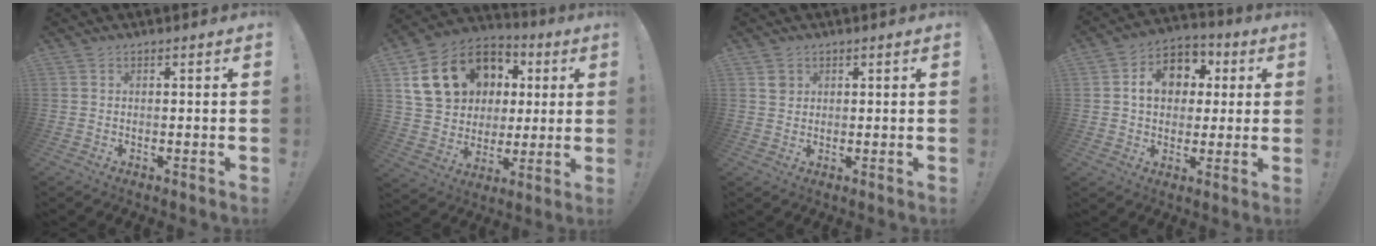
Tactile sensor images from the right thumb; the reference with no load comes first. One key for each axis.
{"total": 20.0, "fx": 7.9, "fy": 15.6, "fz": 9.7, "tx": -0.148, "ty": -0.019, "tz": 0.177}
{"total": 2.3, "fx": 1.2, "fy": 2.0, "fz": 0.4, "tx": 0.014, "ty": -0.009, "tz": 0.019}
{"total": 12.5, "fx": 3.1, "fy": 10.0, "fz": 6.8, "tx": -0.092, "ty": -0.002, "tz": 0.062}